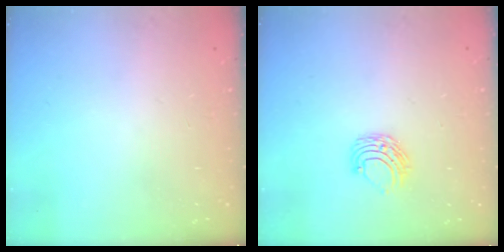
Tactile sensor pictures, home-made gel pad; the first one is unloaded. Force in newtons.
{"total": 6.3, "press": 6.2, "slide": 0.6}